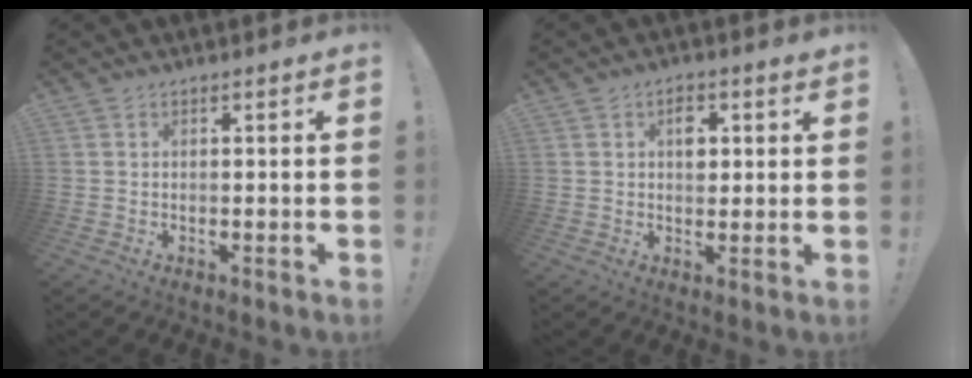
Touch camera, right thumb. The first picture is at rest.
{"total": 4.6, "force": [1.5, 3.1, 3.0], "torque": [-0.027, -0.007, 0.019]}